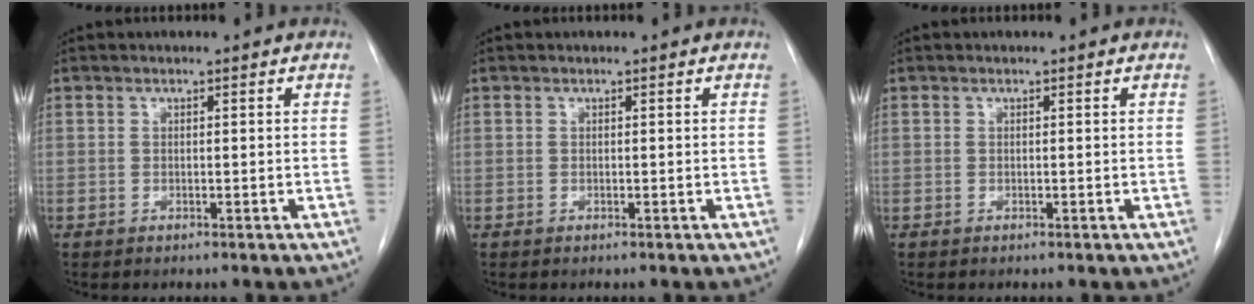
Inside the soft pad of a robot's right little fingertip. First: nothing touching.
{"total": 0.0}
{"total": 0.0}